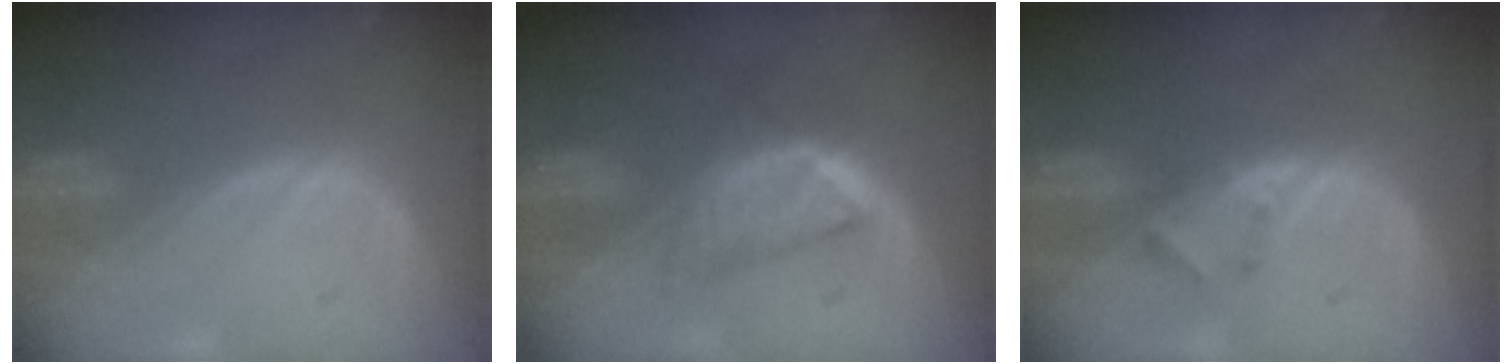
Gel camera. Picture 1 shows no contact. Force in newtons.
{"total": 6.2, "press": 5.3, "slide": 3.3}
{"total": 2.3, "press": 2.1, "slide": 0.9}